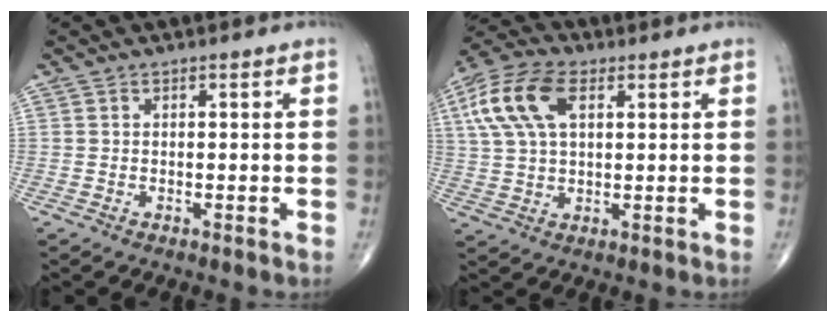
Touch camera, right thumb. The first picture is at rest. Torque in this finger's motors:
{"motor_torque": [0.84, 0.86, 1.12, 0.40, 0.10]}